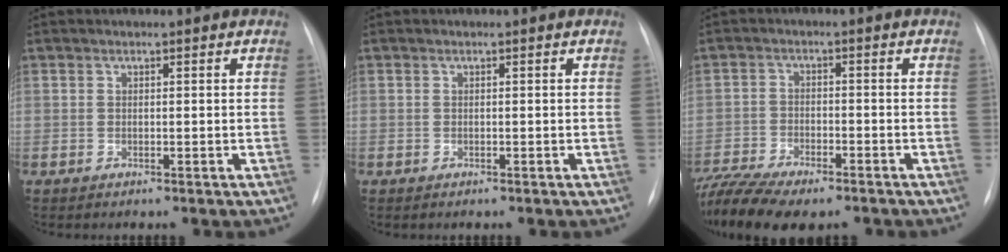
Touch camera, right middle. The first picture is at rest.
{"total": 0.0}
{"total": 13.6, "force": [-11.1, 3.8, 6.8], "torque": [-0.150, -0.007, -0.177]}